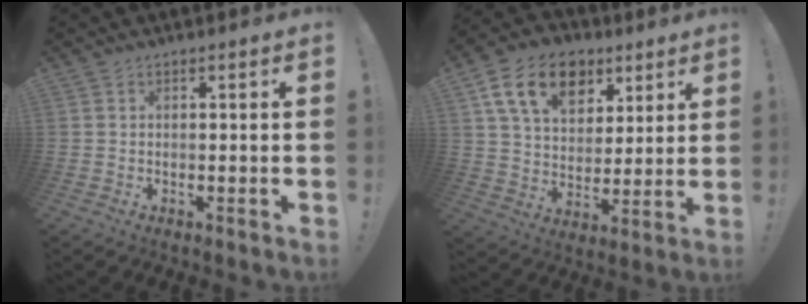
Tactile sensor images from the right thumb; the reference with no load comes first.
{"total": 17.3, "force": [8.5, 11.6, 9.7], "torque": [-0.157, -0.030, 0.156]}